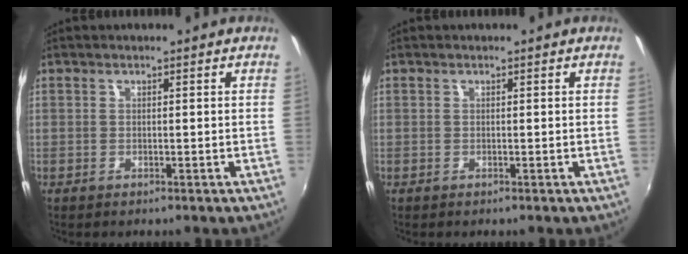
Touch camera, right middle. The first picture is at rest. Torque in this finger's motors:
{"motor_torque": [0.14, -0.19, 0.00, 0.01]}